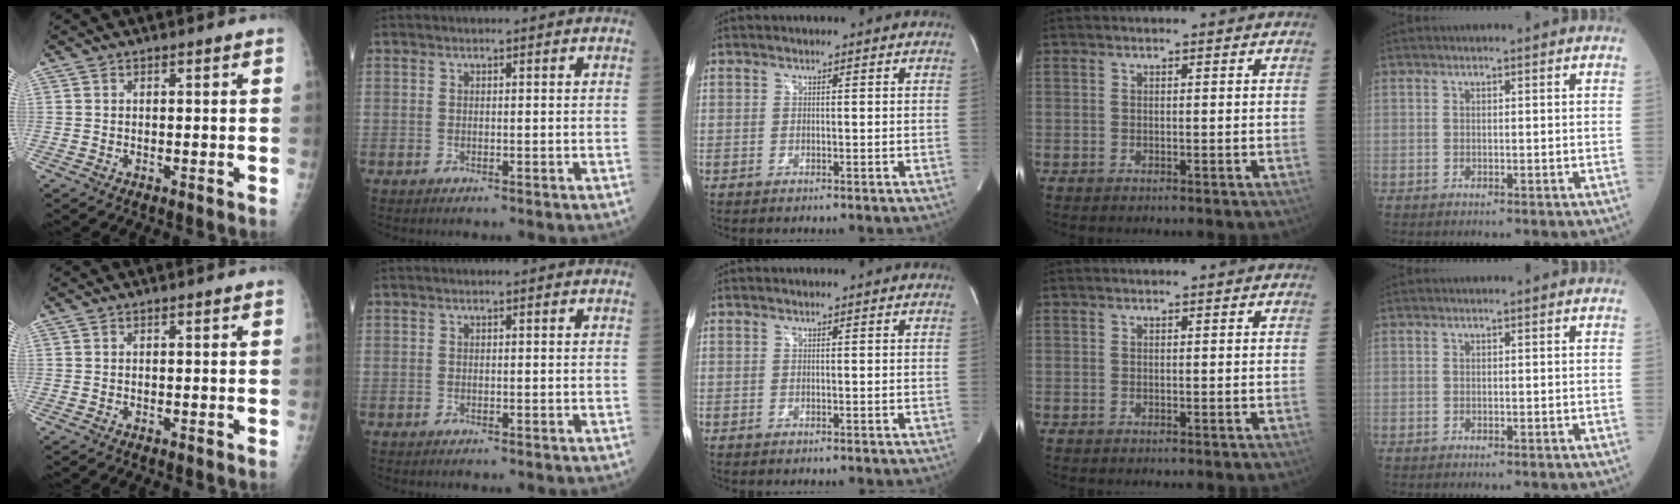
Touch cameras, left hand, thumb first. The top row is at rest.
{}